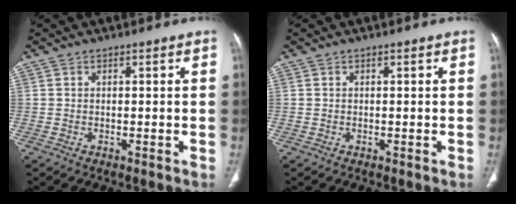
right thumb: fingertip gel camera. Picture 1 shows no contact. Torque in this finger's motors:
{"motor_torque": [-0.03, 0.03, -0.14, 0.11, 0.02]}